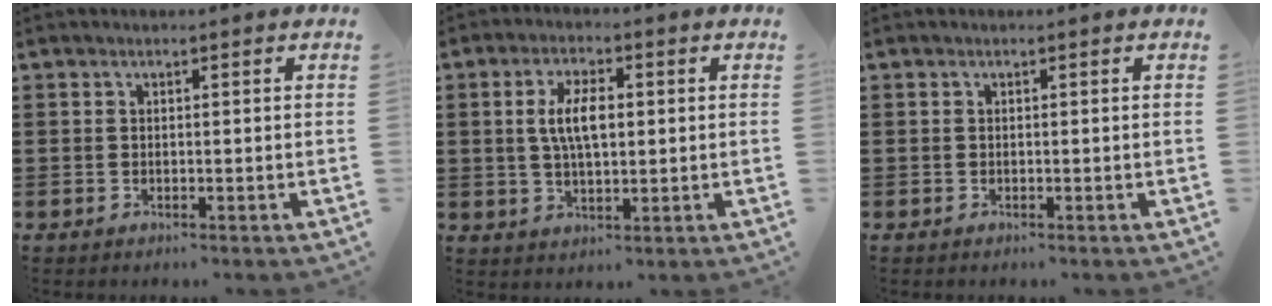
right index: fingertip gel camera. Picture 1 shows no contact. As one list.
[{"total": 6.3, "force": [0.8, 2.6, 5.7], "torque": [-0.114, 0.010, 0.011]}, {"total": 0.0}]